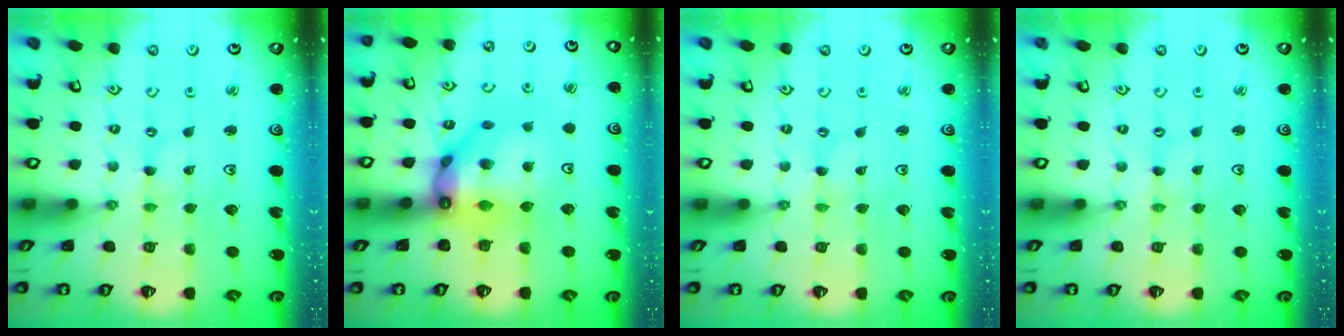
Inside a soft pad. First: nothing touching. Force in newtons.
{"total": 15.2, "press": 15.1, "slide": 1.4}
{"total": 0.0}
{"total": 0.0}